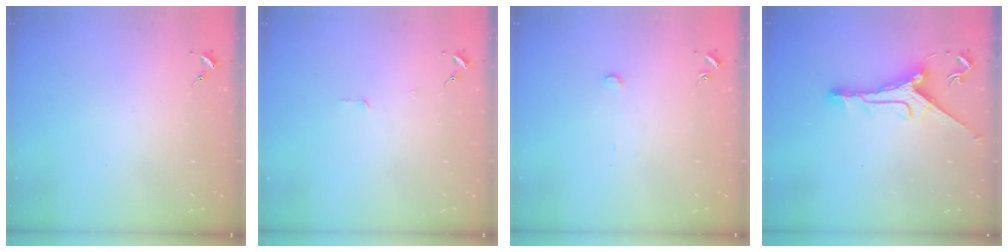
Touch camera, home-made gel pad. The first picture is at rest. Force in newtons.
{"total": 2.7, "press": 2.7, "slide": 0.2}
{"total": 2.4, "press": 2.4, "slide": 0.2}
{"total": 11.2, "press": 11.2, "slide": 0.9}